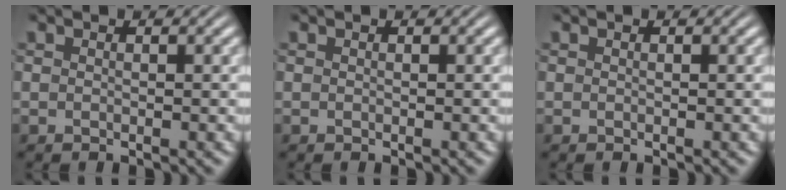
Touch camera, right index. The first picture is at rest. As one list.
[{"total": 0.0}, {"total": 0.0}]